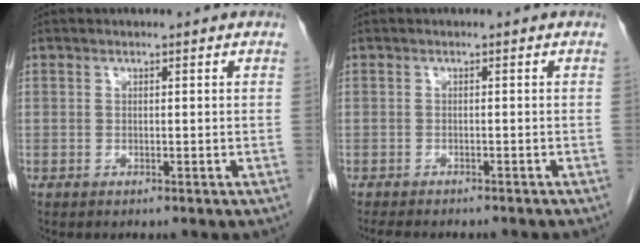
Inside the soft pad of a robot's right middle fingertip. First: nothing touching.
{"total": 8.1, "force": [-7.0, 1.8, 3.6], "torque": [-0.048, -0.006, -0.091]}